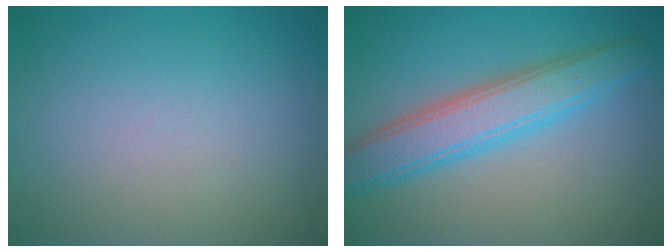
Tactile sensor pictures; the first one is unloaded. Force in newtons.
{"total": 5.2, "press": 5.2, "slide": 0.1}